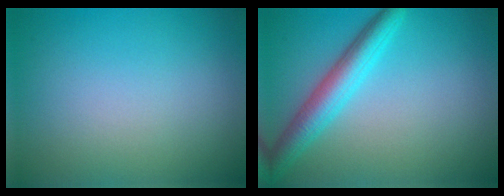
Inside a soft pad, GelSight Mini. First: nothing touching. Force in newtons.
{"total": 4.2, "press": 4.2, "slide": 0.2}